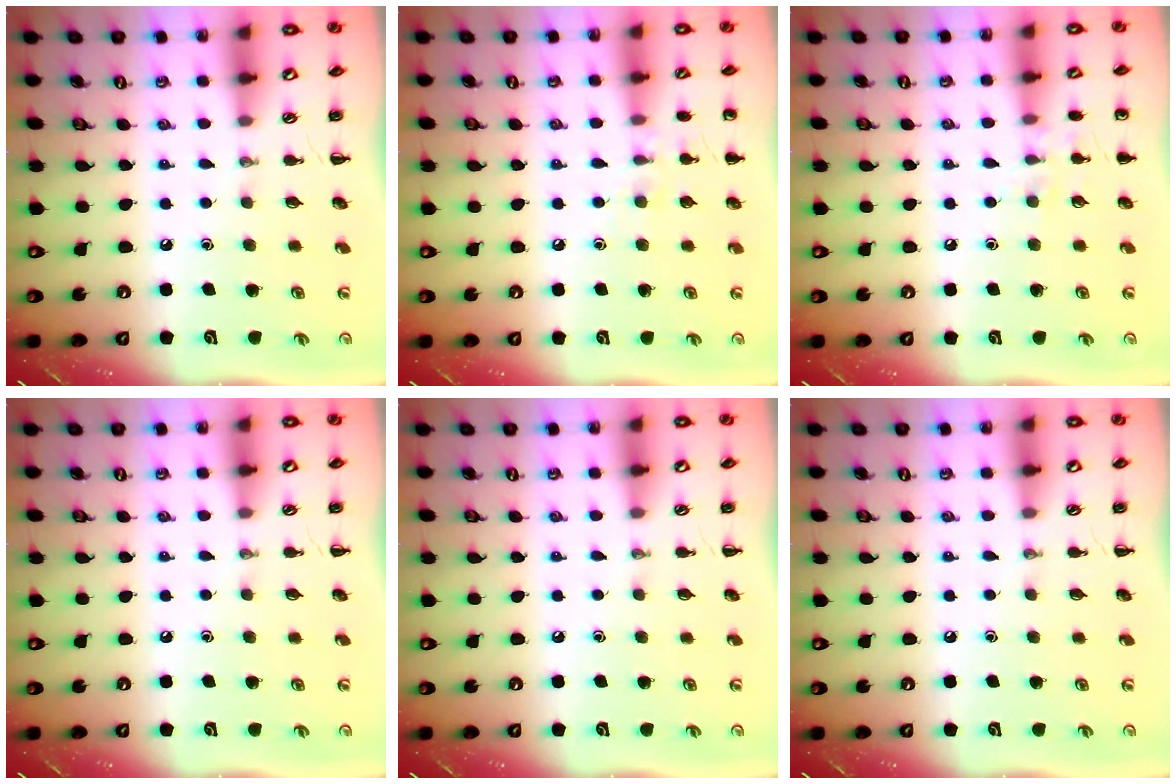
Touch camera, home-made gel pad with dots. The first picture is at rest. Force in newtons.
{"total": 6.5, "press": 6.2, "slide": 2.0}
{"total": 7.5, "press": 7.2, "slide": 1.9}
{"total": 0.0}
{"total": 0.0}
{"total": 0.0}